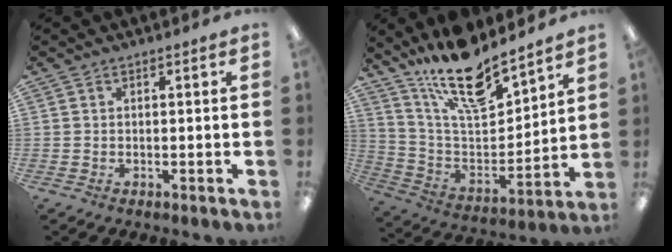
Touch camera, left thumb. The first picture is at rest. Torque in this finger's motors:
{"motor_torque": [2.09, 1.01, 1.56, -1.22, 0.34]}